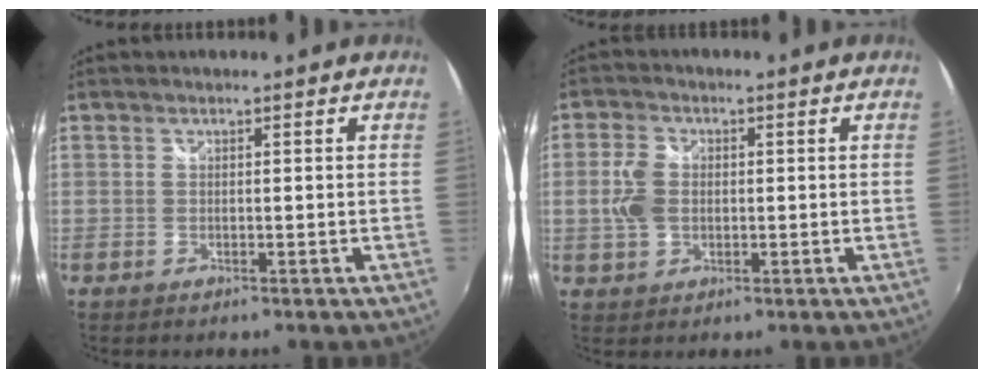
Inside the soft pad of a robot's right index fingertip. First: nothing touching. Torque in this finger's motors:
{"motor_torque": [0.11, -0.05, 0.09, 0.03]}